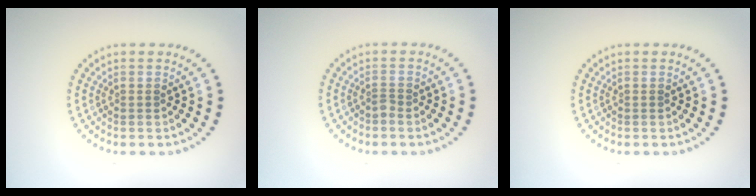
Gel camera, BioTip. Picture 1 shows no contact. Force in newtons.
{"total": 0.8, "press": 0.5, "slide": 0.6}
{"total": 0.0}